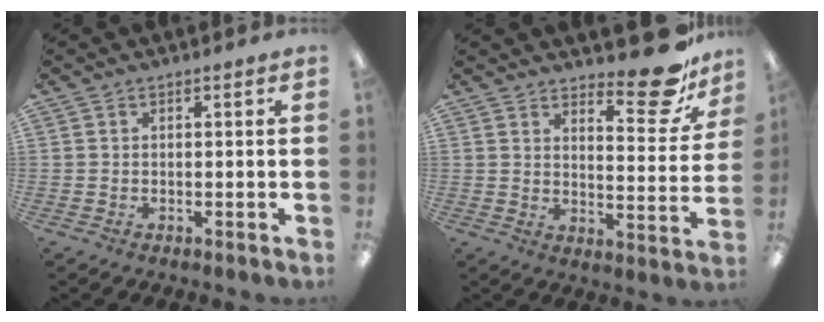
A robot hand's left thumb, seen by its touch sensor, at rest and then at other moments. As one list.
[{"total": 13.1, "force": [10.0, 4.1, 7.3], "torque": [-0.082, -0.071, 0.166]}]